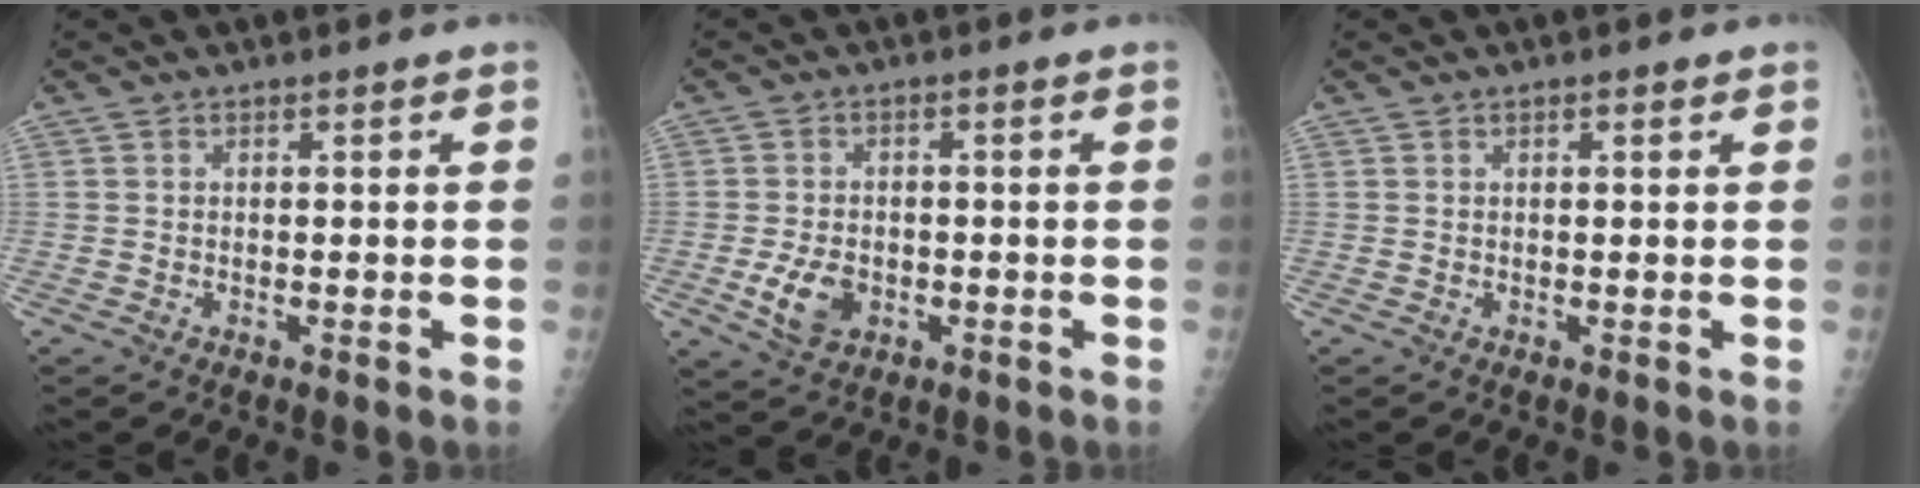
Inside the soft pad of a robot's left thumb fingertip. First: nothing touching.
{"total": 6.0, "force": [-1.8, 4.1, 4.1], "torque": [-0.070, 0.001, -0.026]}
{"total": 0.9, "force": [0.5, 0.4, 0.7], "torque": [-0.008, 0.000, 0.006]}